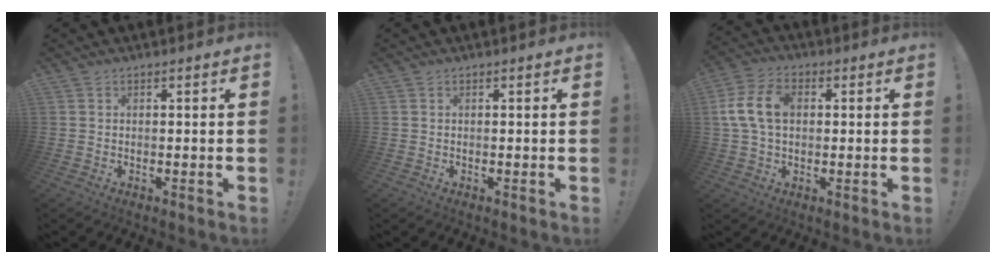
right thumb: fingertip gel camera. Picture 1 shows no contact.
{"total": 0.0}
{"total": 11.5, "force": [1.5, 7.6, 8.5], "torque": [-0.167, 0.008, 0.029]}